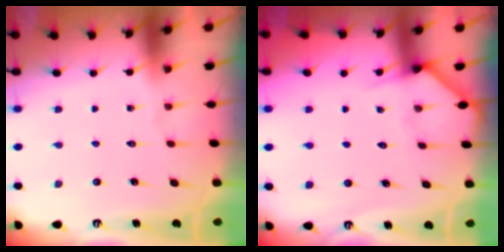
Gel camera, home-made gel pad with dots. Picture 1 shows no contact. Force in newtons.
{"total": 4.8, "press": 4.8, "slide": 0.2}